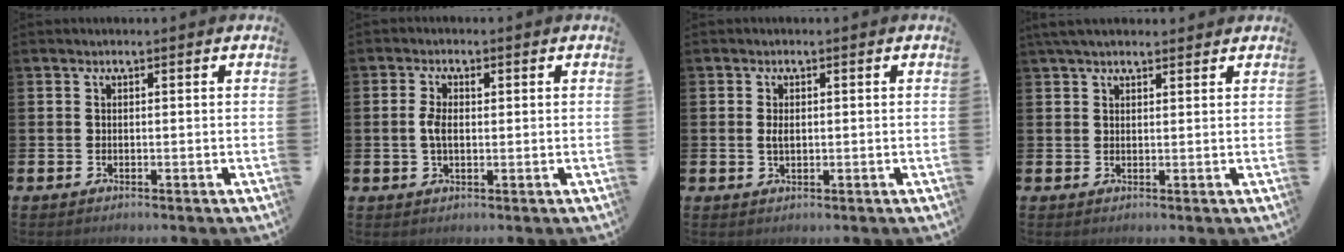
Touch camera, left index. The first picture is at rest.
{"total": 3.0, "force": [0.5, 1.6, 2.5], "torque": [-0.041, 0.004, 0.004]}
{"total": 1.6, "force": [0.2, 1.0, 1.2], "torque": [-0.022, 0.005, 0.001]}
{"total": 3.2, "force": [2.7, 1.0, 1.4], "torque": [-0.030, 0.000, 0.049]}